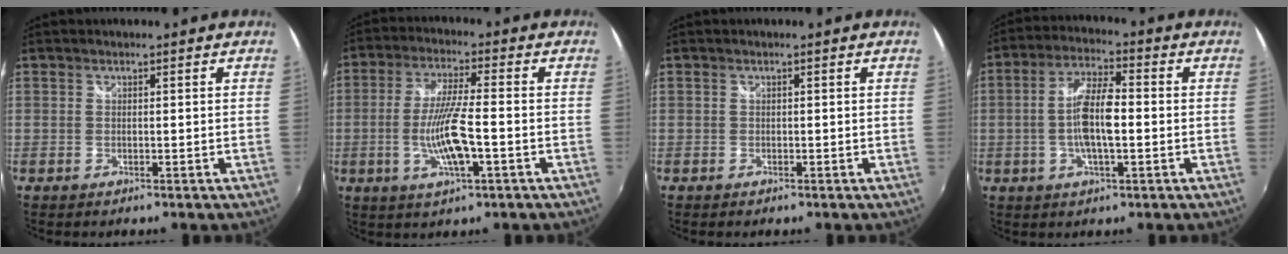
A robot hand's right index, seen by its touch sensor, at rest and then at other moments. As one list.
[{"total": 10.0, "force": [-2.8, 1.4, 9.5], "torque": [-0.185, -0.009, -0.052]}, {"total": 0.6, "force": [-0.5, 0.3, 0.1], "torque": [-0.005, -0.002, -0.011]}, {"total": 9.2, "force": [-1.1, 2.6, 8.7], "torque": [-0.172, 0.007, -0.022]}]